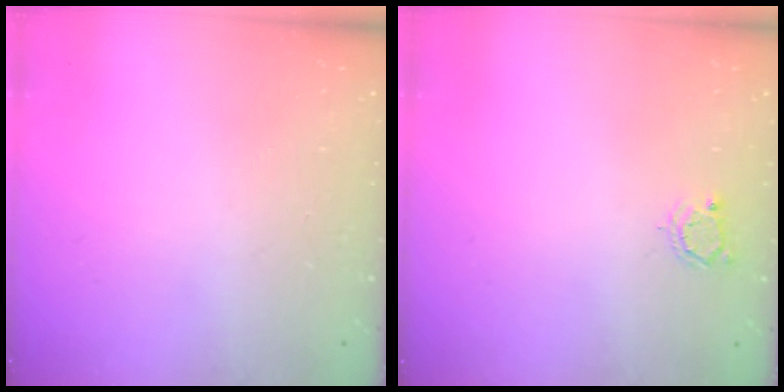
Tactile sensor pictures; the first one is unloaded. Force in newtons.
{"total": 3.0, "press": 3.0, "slide": 0.3}